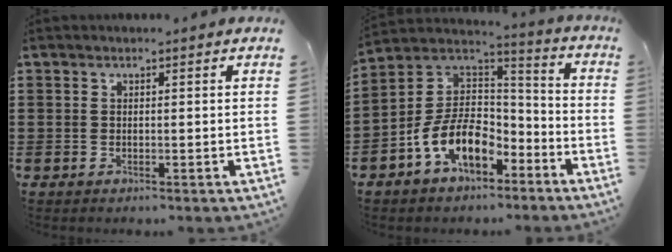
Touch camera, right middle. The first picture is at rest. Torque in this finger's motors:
{"motor_torque": [2.14, 0.00, 1.05, 0.21]}